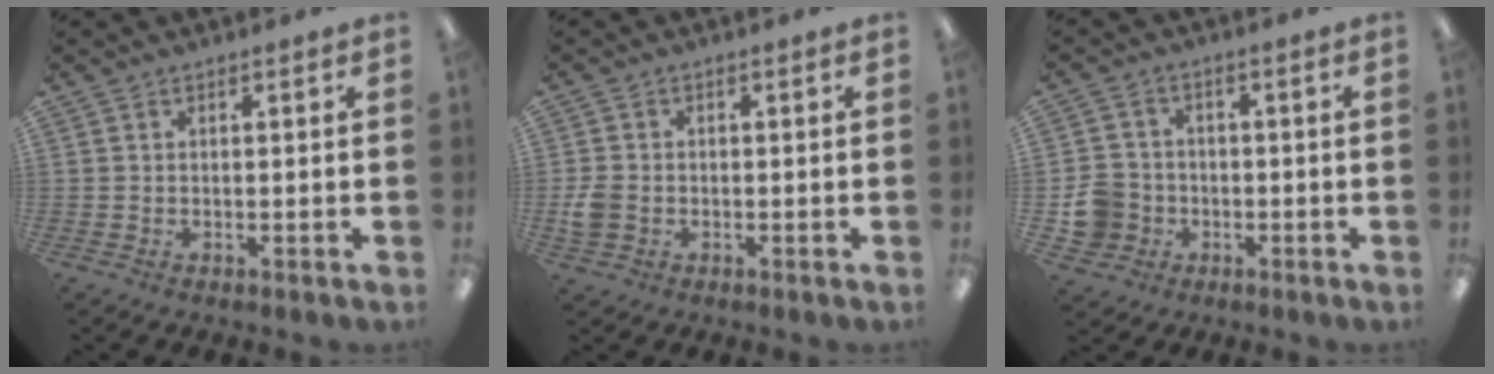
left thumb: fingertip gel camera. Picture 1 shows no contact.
{"total": 4.2, "force": [-0.9, 3.4, 2.2], "torque": [-0.035, 0.003, -0.016]}
{"total": 7.8, "force": [-2.1, 7.1, 2.3], "torque": [-0.064, 0.018, -0.035]}